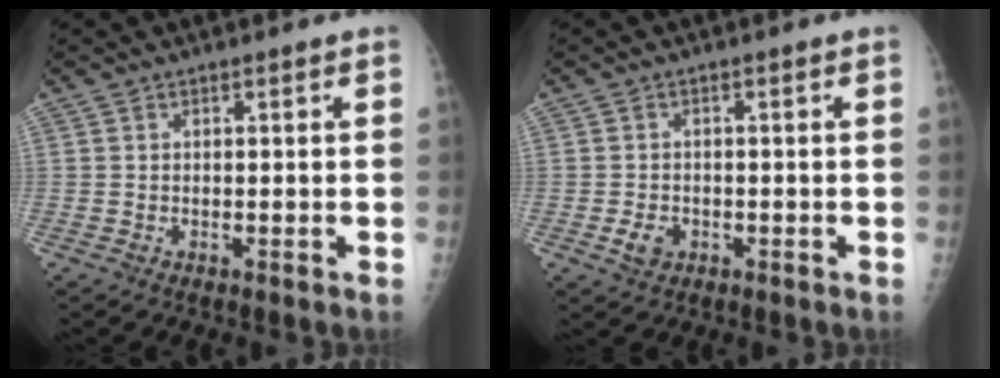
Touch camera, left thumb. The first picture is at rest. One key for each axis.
{"total": 2.8, "fx": -0.9, "fy": 2.2, "fz": 1.5, "tx": -0.023, "ty": 0.000, "tz": -0.010}